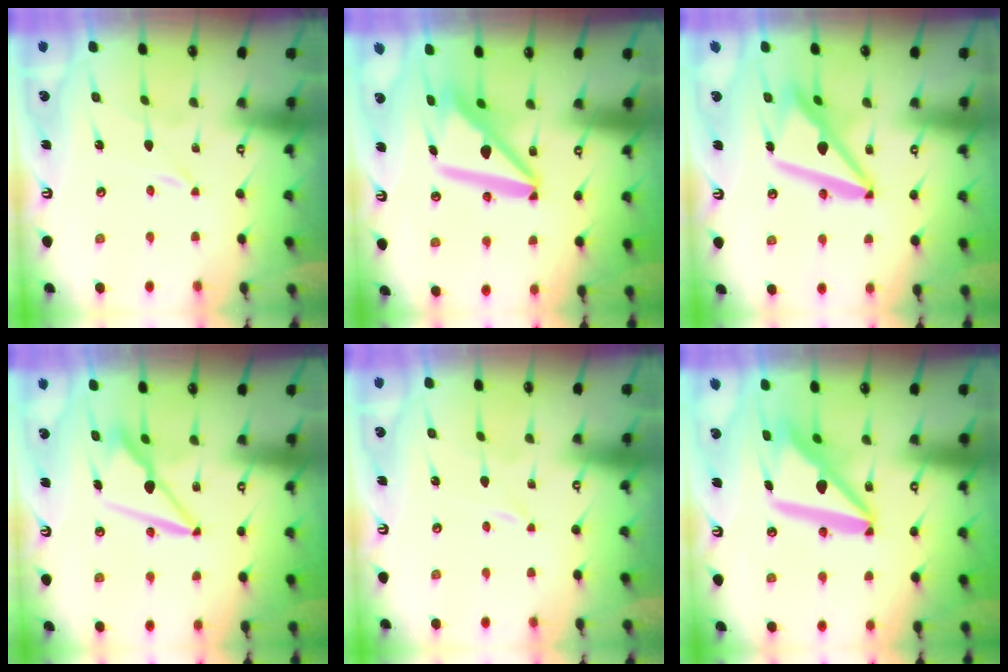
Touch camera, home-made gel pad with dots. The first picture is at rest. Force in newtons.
{"total": 13.9, "press": 13.8, "slide": 1.7}
{"total": 14.9, "press": 14.7, "slide": 1.9}
{"total": 9.7, "press": 9.6, "slide": 0.9}
{"total": 0.0}
{"total": 15.8, "press": 15.7, "slide": 1.5}